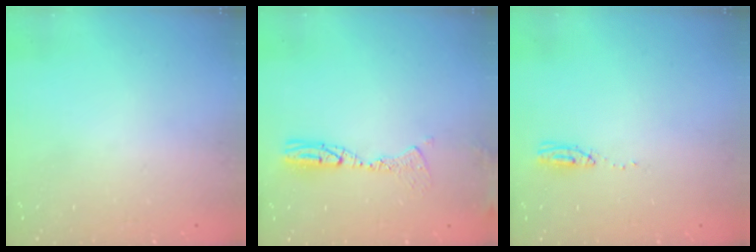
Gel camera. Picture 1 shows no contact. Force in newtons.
{"total": 9.6, "press": 9.5, "slide": 1.9}
{"total": 3.6, "press": 3.3, "slide": 1.5}